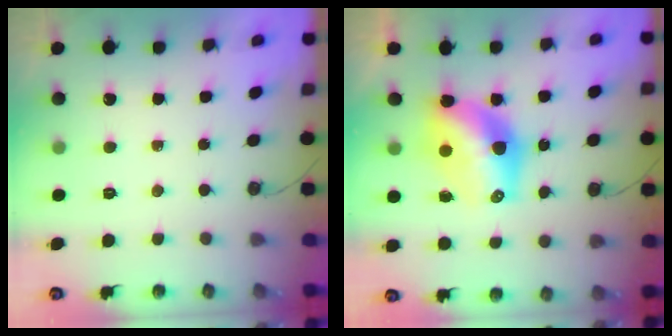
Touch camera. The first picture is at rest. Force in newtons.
{"total": 10.6, "press": 10.6, "slide": 0.7}